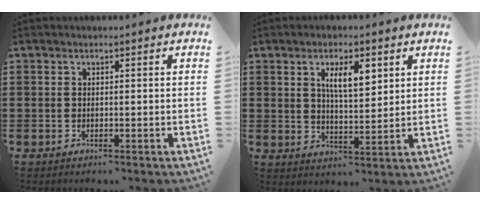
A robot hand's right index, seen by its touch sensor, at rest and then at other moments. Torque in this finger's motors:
{"motor_torque": [0.95, 0.69, 0.44, 0.06]}